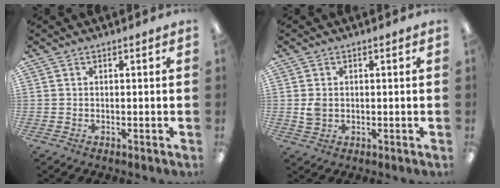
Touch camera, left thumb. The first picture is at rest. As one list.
[{"total": 3.0, "force": [0.1, 2.3, 1.9], "torque": [-0.028, 0.003, -0.001]}]